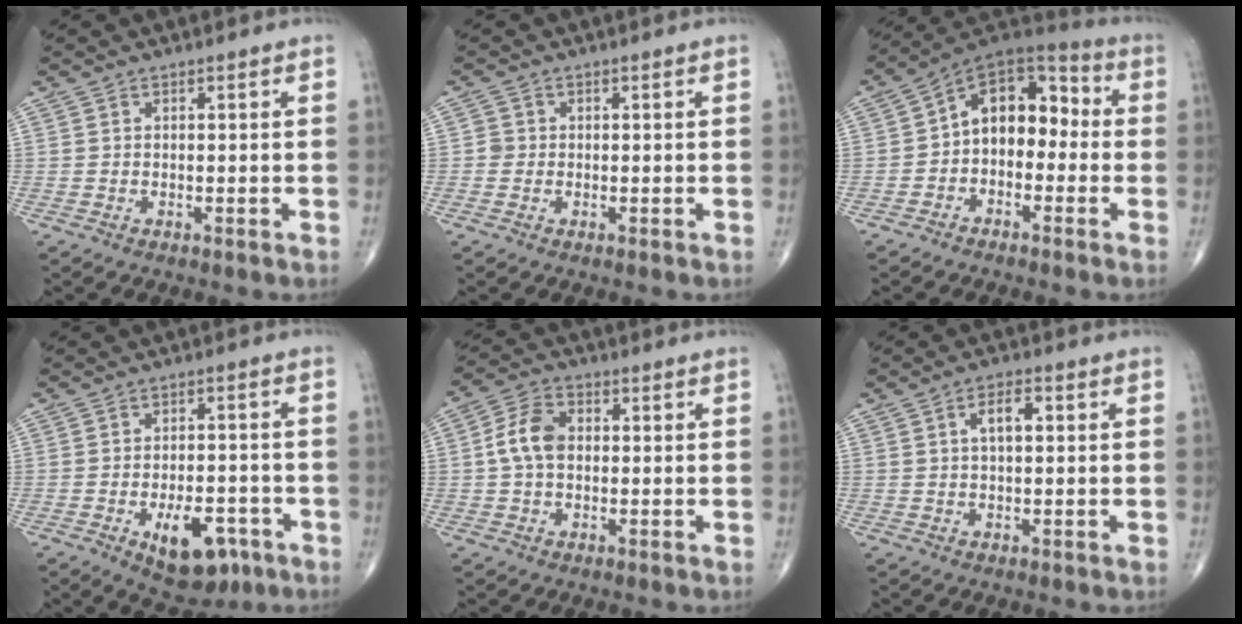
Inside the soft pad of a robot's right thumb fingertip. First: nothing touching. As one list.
[{"total": 1.5, "force": [-0.2, 1.4, 0.2], "torque": [0.007, 0.006, -0.006]}, {"total": 12.3, "force": [-1.0, 8.3, 9.0], "torque": [-0.092, 0.049, -0.037]}, {"total": 10.7, "force": [-4.9, 5.6, 7.7], "torque": [-0.087, 0.021, -0.062]}, {"total": 7.2, "force": [0.2, 4.9, 5.3], "torque": [-0.100, 0.020, -0.004]}, {"total": 4.2, "force": [0.8, 1.9, 3.6], "torque": [-0.057, 0.008, 0.010]}]